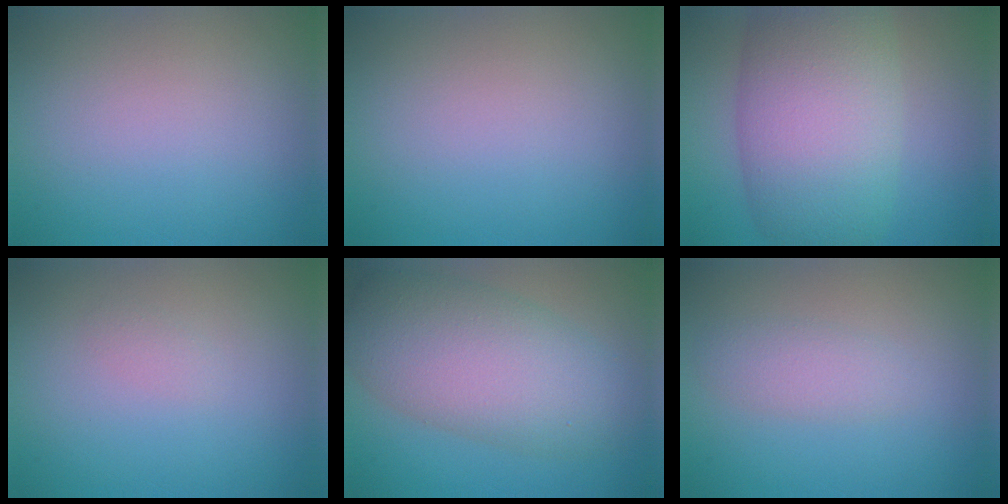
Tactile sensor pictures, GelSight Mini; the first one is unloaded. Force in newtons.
{"total": 0.0}
{"total": 11.2, "press": 11.2, "slide": 0.4}
{"total": 0.7, "press": 0.7, "slide": 0.0}
{"total": 8.9, "press": 8.9, "slide": 0.1}
{"total": 2.0, "press": 2.0, "slide": 0.1}